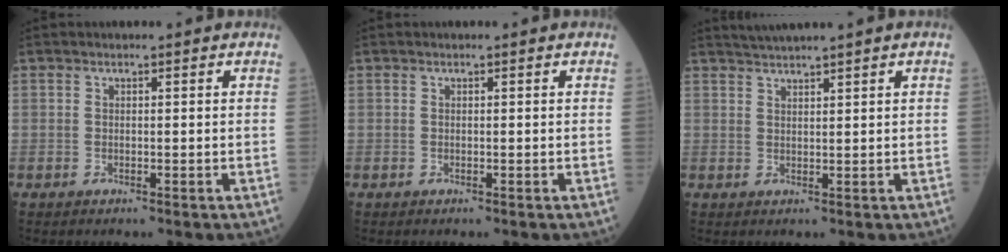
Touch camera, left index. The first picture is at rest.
{"total": 0.0}
{"total": 2.8, "force": [2.4, -0.9, 1.1], "torque": [-0.026, 0.009, 0.050]}